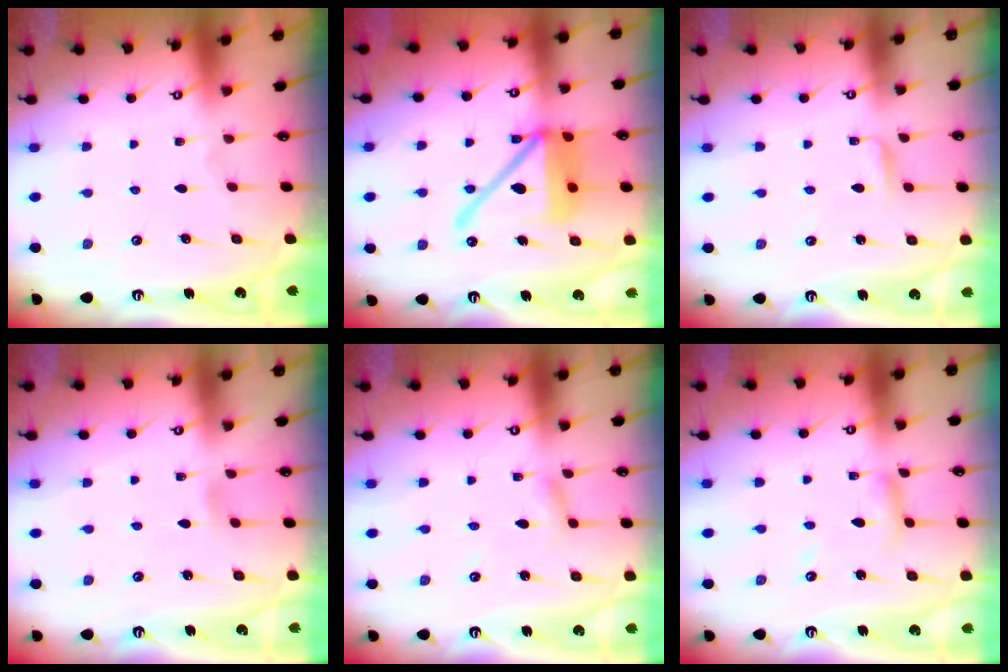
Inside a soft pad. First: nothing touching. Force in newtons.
{"total": 17.5, "press": 17.4, "slide": 2.1}
{"total": 2.6, "press": 2.5, "slide": 0.3}
{"total": 2.8, "press": 2.7, "slide": 0.5}
{"total": 2.2, "press": 2.2, "slide": 0.2}
{"total": 7.1, "press": 7.1, "slide": 0.5}